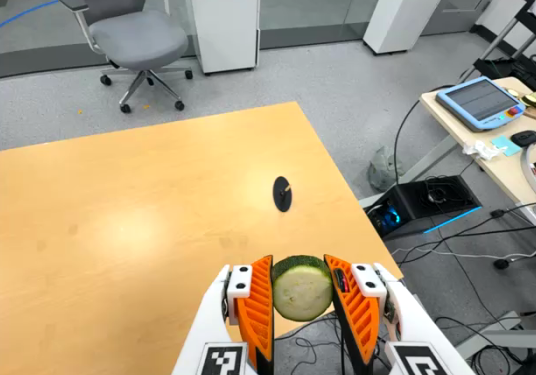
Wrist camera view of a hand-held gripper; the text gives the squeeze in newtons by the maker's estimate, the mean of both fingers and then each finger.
{"total": 11.2, "left": 10.0, "right": 12.4}